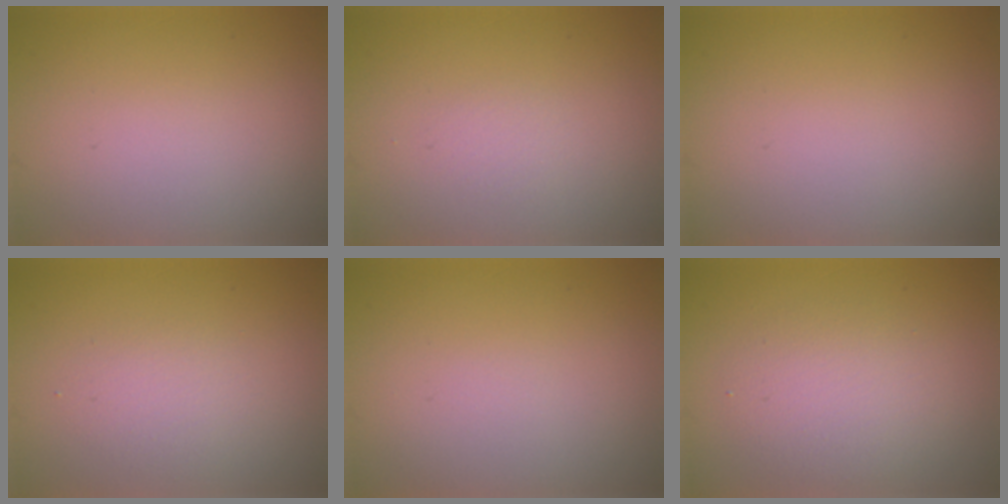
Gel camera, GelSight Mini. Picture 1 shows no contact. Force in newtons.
{"total": 0.7, "press": 0.7, "slide": 0.1}
{"total": 0.0}
{"total": 1.8, "press": 1.8, "slide": 0.0}
{"total": 0.0}
{"total": 3.2, "press": 3.2, "slide": 0.1}